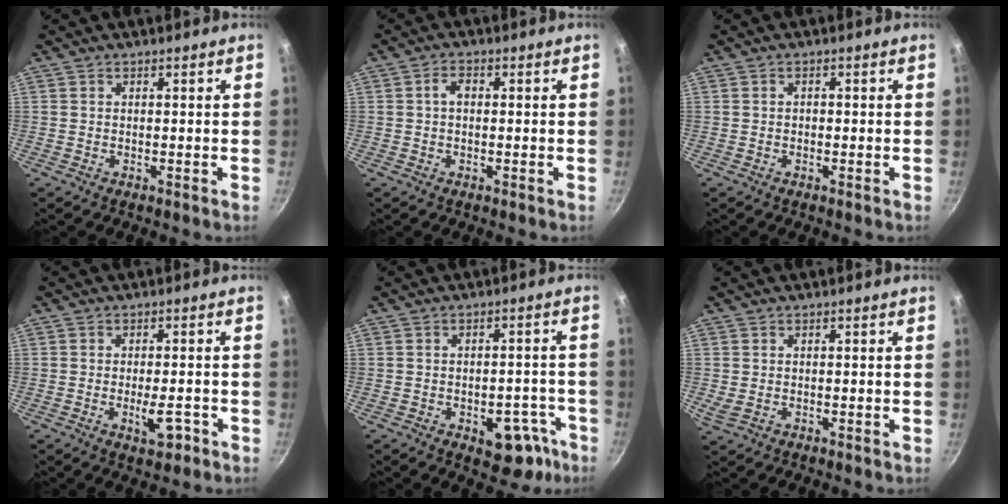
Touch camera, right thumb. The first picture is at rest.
{"total": 2.3, "force": [0.1, 1.5, 1.8], "torque": [-0.028, 0.008, -0.001]}
{"total": 0.7, "force": [-0.1, 0.5, 0.4], "torque": [-0.003, 0.003, -0.004]}
{"total": 4.9, "force": [-2.2, 2.3, 3.7], "torque": [-0.045, 0.014, -0.029]}
{"total": 8.7, "force": [-4.5, 4.9, 5.6], "torque": [-0.042, 0.039, -0.049]}
{"total": 1.7, "force": [-0.2, 1.1, 1.2], "torque": [-0.035, -0.004, 0.000]}